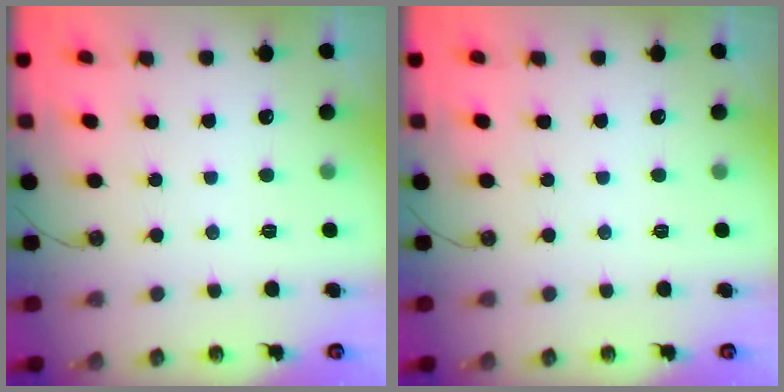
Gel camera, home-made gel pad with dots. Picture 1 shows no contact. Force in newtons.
{"total": 0.0}